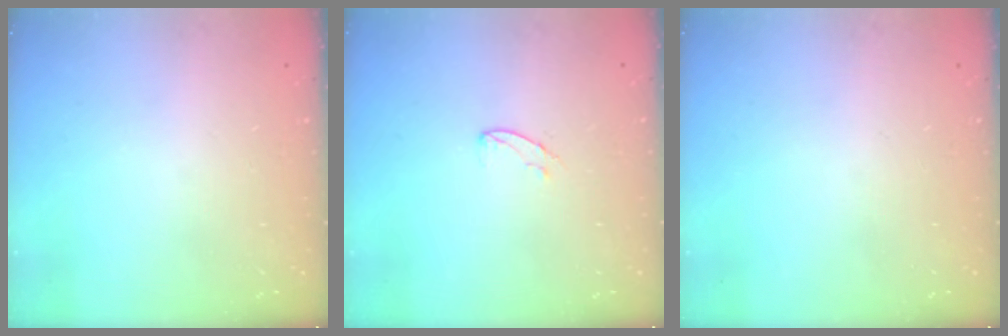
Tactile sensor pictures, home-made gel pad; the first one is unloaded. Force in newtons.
{"total": 4.5, "press": 4.5, "slide": 0.4}
{"total": 0.0}